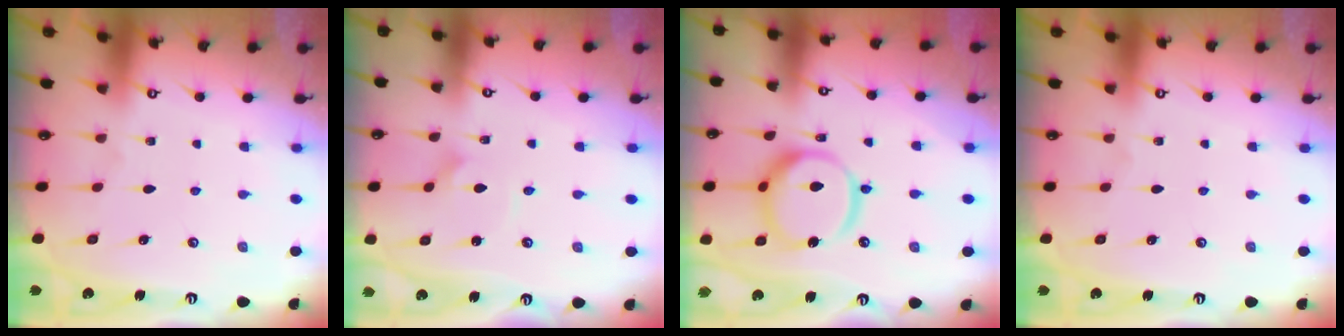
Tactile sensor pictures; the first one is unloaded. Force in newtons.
{"total": 1.8, "press": 1.8, "slide": 0.1}
{"total": 16.6, "press": 16.5, "slide": 1.7}
{"total": 0.0}